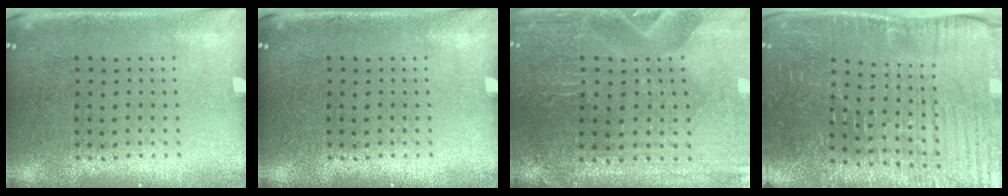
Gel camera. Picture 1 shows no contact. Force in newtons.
{"total": 0.0}
{"total": 0.8, "press": 0.8, "slide": 0.2}
{"total": 4.3, "press": 4.3, "slide": 0.3}